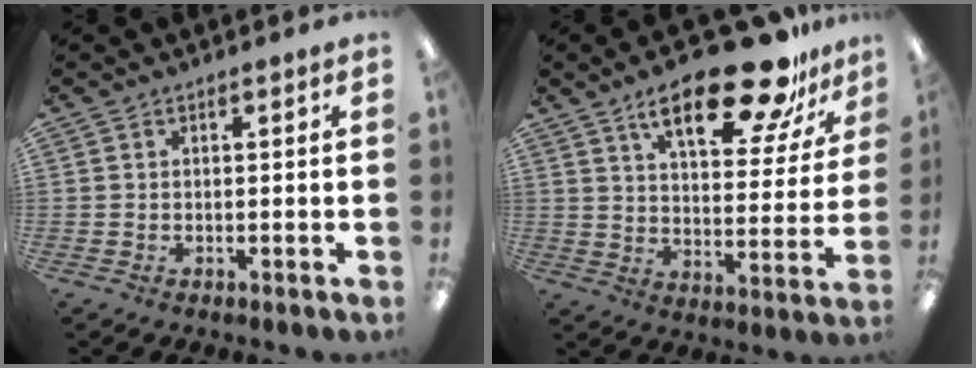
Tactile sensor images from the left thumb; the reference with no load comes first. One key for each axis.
{"total": 21.2, "fx": 14.3, "fy": 7.5, "fz": 13.6, "tx": -0.198, "ty": -0.082, "tz": 0.232}